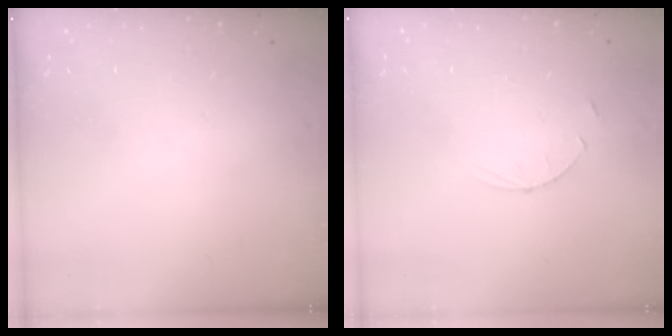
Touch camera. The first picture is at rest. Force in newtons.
{"total": 3.0, "press": 2.9, "slide": 0.4}